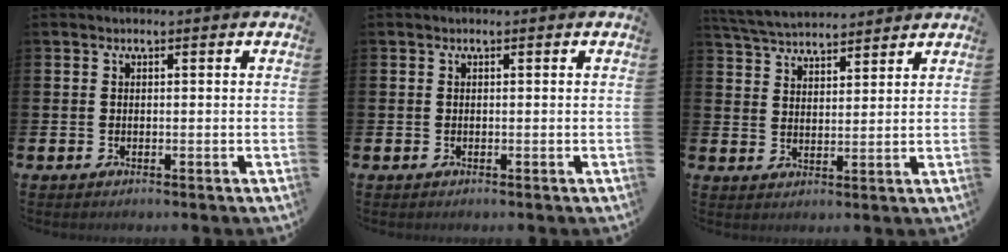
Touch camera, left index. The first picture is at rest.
{"total": 0.0}
{"total": 4.5, "force": [4.4, 0.7, 0.4], "torque": [-0.031, -0.023, 0.081]}